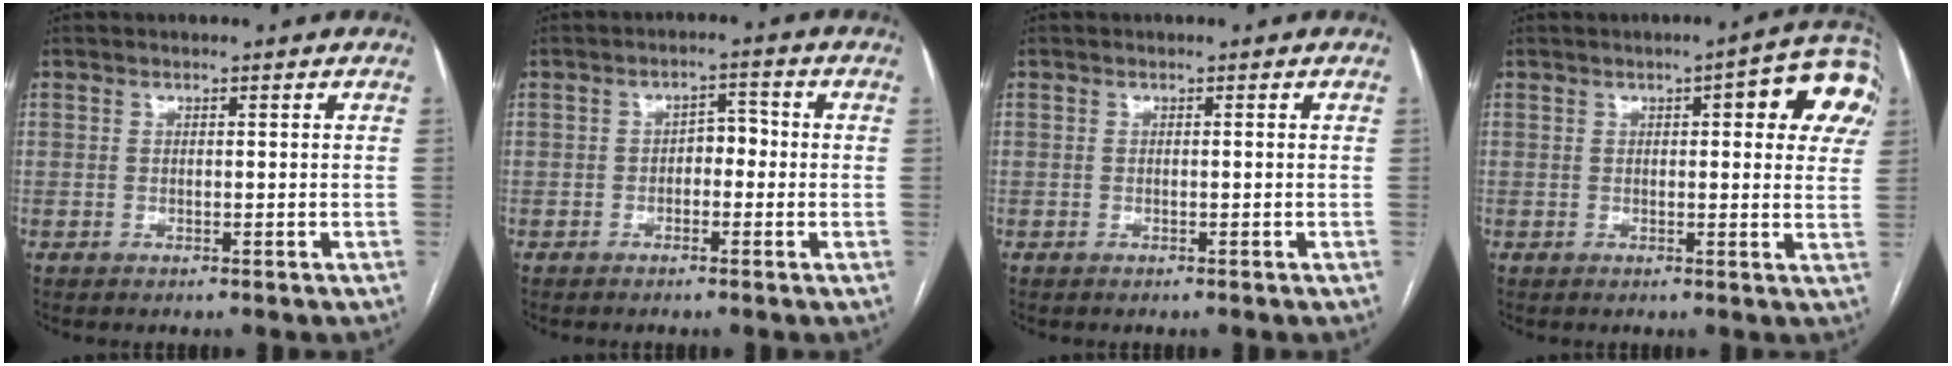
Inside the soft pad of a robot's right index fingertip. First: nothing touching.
{"total": 3.1, "force": [-0.5, 1.8, 2.4], "torque": [-0.031, 0.017, -0.011]}
{"total": 0.0}
{"total": 10.9, "force": [4.2, 2.8, 9.6], "torque": [-0.105, 0.011, 0.037]}